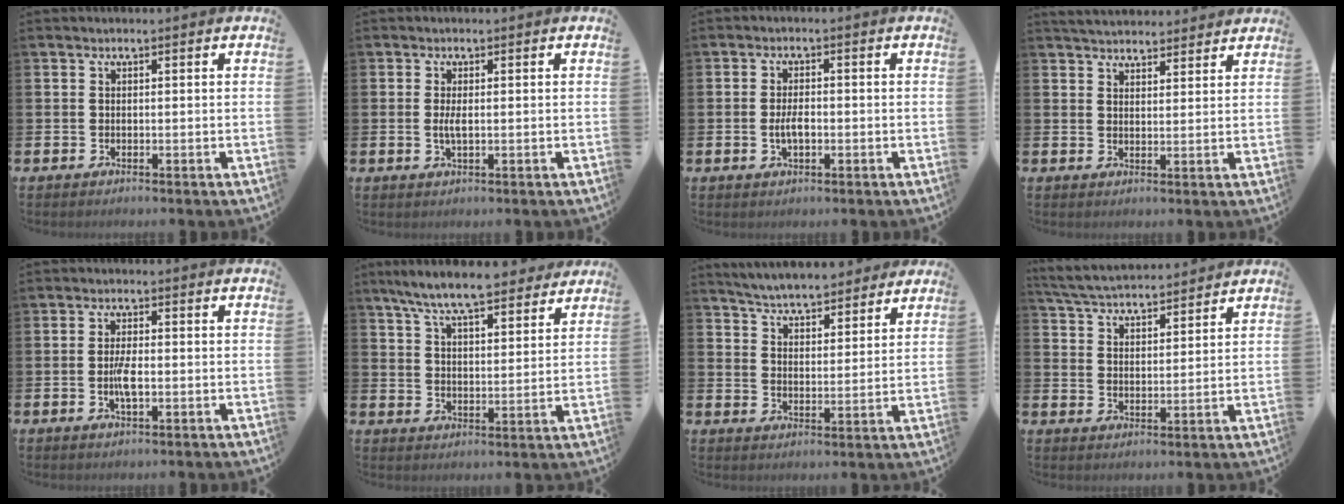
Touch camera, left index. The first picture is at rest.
{"total": 1.9, "force": [0.0, 0.6, 1.8], "torque": [-0.026, -0.004, -0.003]}
{"total": 3.0, "force": [-0.4, 1.4, 2.6], "torque": [-0.032, -0.004, -0.012]}
{"total": 4.0, "force": [3.9, 0.8, 0.1], "torque": [-0.009, -0.019, 0.071]}
{"total": 3.2, "force": [-0.5, 1.1, 3.0], "torque": [-0.046, -0.002, -0.011]}
{"total": 8.9, "force": [8.2, 1.4, 3.2], "torque": [-0.084, -0.038, 0.147]}
{"total": 5.9, "force": [5.8, 0.9, 0.9], "torque": [-0.041, -0.034, 0.102]}
{"total": 5.2, "force": [5.1, 0.5, 0.5], "torque": [-0.034, -0.027, 0.092]}